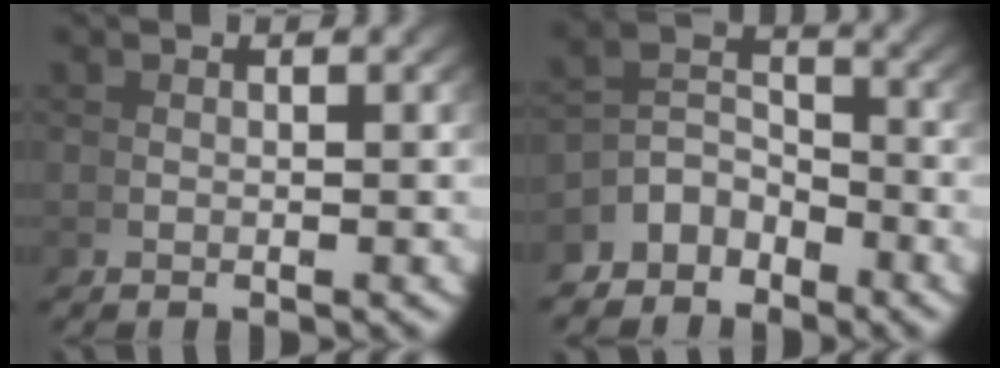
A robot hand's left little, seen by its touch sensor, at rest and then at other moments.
{"total": 5.0, "force": [-1.7, 3.9, 2.5], "torque": [-0.042, -0.015, -0.031]}